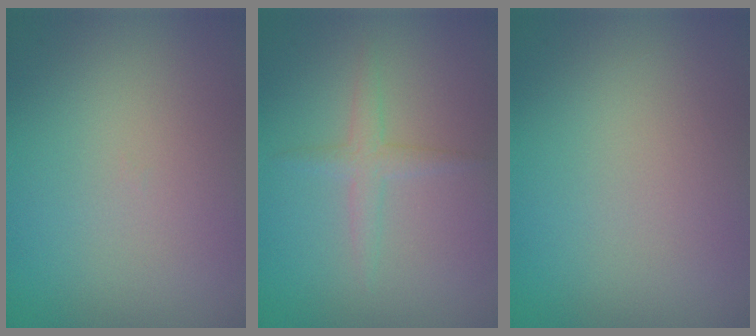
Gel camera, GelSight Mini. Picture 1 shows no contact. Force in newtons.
{"total": 1.7, "press": 1.7, "slide": 0.1}
{"total": 0.0}